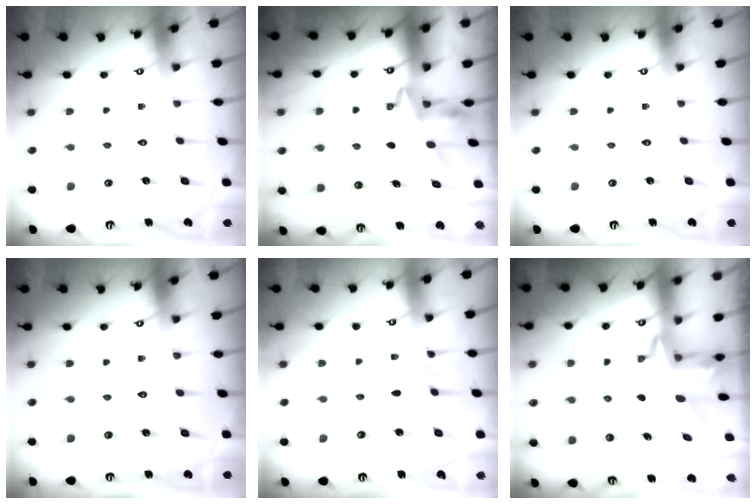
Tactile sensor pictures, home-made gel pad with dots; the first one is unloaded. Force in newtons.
{"total": 3.7, "press": 3.7, "slide": 0.2}
{"total": 0.0}
{"total": 0.0}
{"total": 3.1, "press": 3.1, "slide": 0.2}
{"total": 2.9, "press": 2.9, "slide": 0.2}